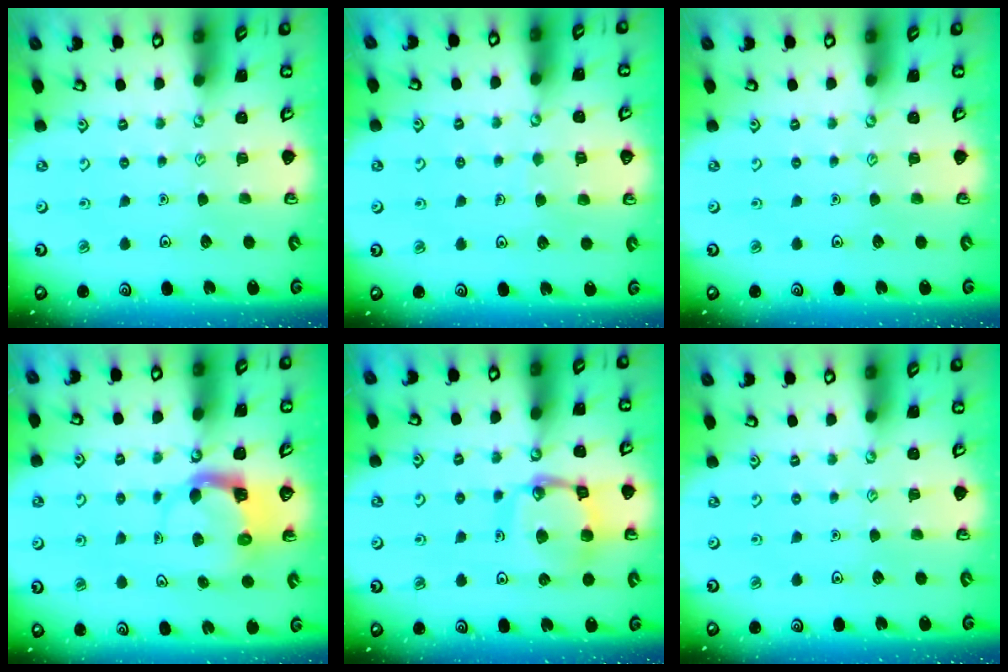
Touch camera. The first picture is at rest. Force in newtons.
{"total": 4.3, "press": 4.3, "slide": 0.4}
{"total": 0.0}
{"total": 3.7, "press": 3.6, "slide": 0.7}
{"total": 13.4, "press": 13.4, "slide": 1.3}
{"total": 0.0}